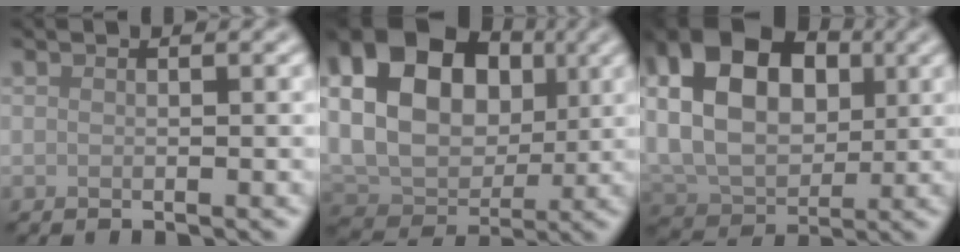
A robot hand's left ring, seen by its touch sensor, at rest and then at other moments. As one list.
[{"total": 15.0, "force": [4.1, 10.8, 9.5], "torque": [-0.191, 0.044, 0.064]}, {"total": 12.7, "force": [3.0, 8.6, 8.8], "torque": [-0.154, 0.020, 0.036]}]